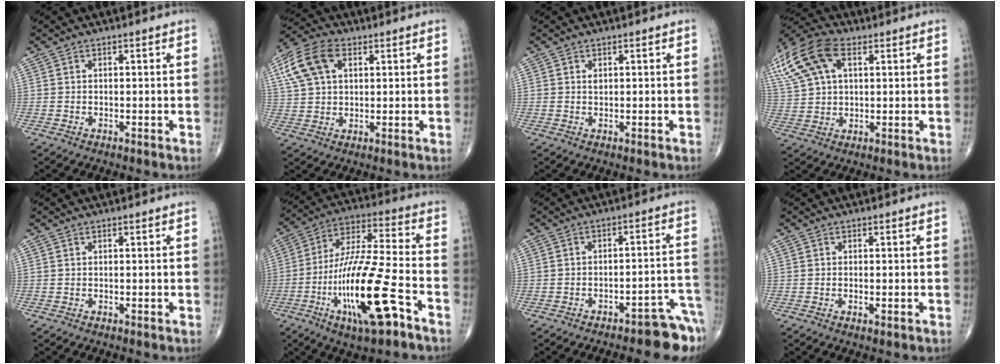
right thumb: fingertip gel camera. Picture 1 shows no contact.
{"total": 11.1, "force": [4.1, 7.0, 7.7], "torque": [-0.155, 0.014, 0.075]}
{"total": 0.8, "force": [0.3, 0.6, 0.5], "torque": [-0.005, -0.001, 0.006]}
{"total": 17.9, "force": [7.4, 10.4, 12.5], "torque": [-0.292, 0.024, 0.136]}
{"total": 0.0}
{"total": 20.6, "force": [-8.4, 4.8, 18.2], "torque": [-0.375, 0.034, -0.141]}
{"total": 10.1, "force": [-7.9, 2.8, 5.7], "torque": [-0.040, 0.082, -0.101]}
{"total": 1.3, "force": [-0.4, 0.4, 1.1], "torque": [-0.022, -0.003, -0.007]}